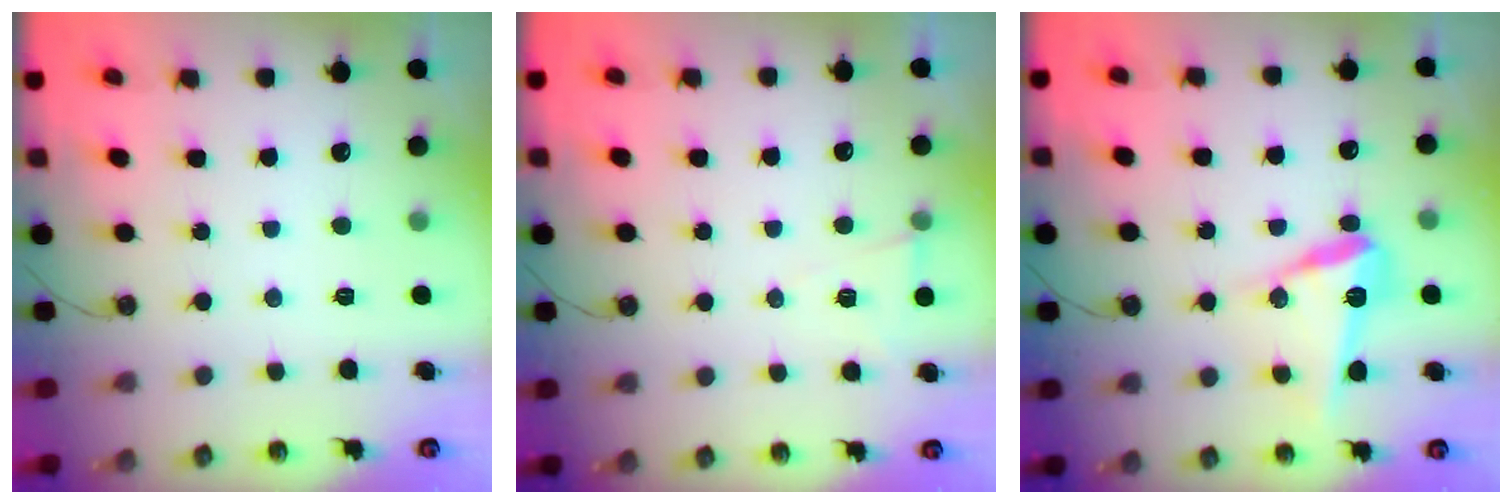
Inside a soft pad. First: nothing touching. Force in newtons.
{"total": 5.4, "press": 3.1, "slide": 4.5}
{"total": 14.5, "press": 14.4, "slide": 1.2}